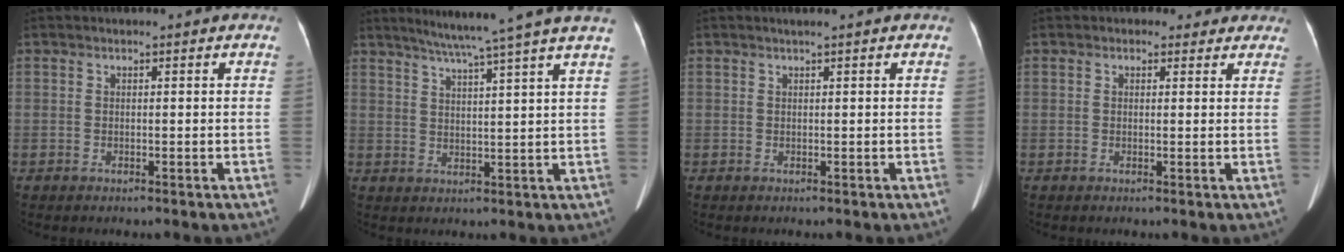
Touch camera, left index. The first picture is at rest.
{"total": 12.1, "force": [9.8, -2.2, 6.8], "torque": [-0.108, 0.000, 0.124]}
{"total": 0.7, "force": [0.5, -0.1, 0.5], "torque": [-0.011, 0.003, 0.011]}
{"total": 3.5, "force": [2.7, 2.2, 0.5], "torque": [0.008, 0.007, 0.019]}